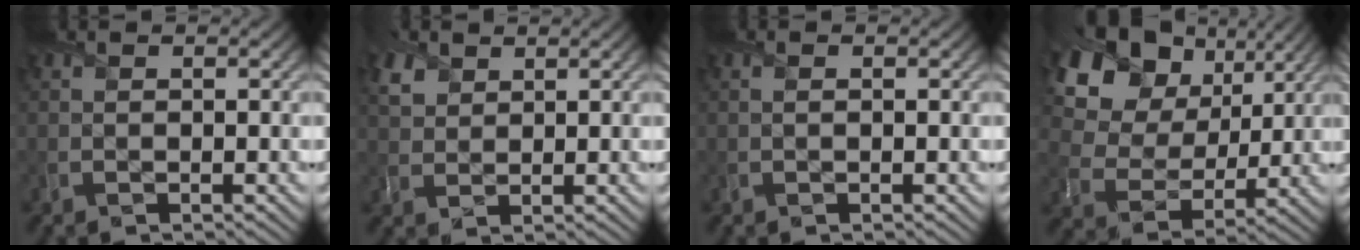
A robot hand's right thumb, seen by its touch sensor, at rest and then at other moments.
{"total": 3.2, "force": [1.9, 2.1, 1.4], "torque": [-0.046, 0.004, 0.043]}
{"total": 0.7, "force": [0.0, 0.2, 0.6], "torque": [-0.016, 0.000, 0.000]}
{"total": 16.8, "force": [8.1, 11.4, 9.2], "torque": [-0.225, 0.042, 0.142]}